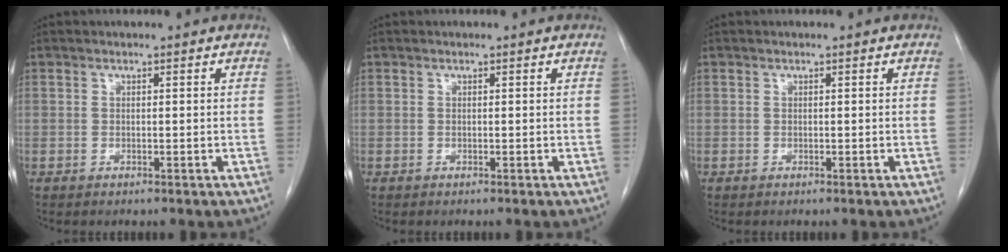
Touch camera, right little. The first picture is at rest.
{"total": 0.0}
{"total": 0.0}